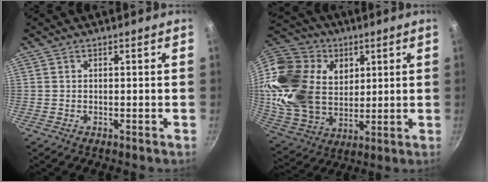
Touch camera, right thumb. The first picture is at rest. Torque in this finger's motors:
{"motor_torque": [1.19, 3.82, 0.88, 0.77, 0.23]}